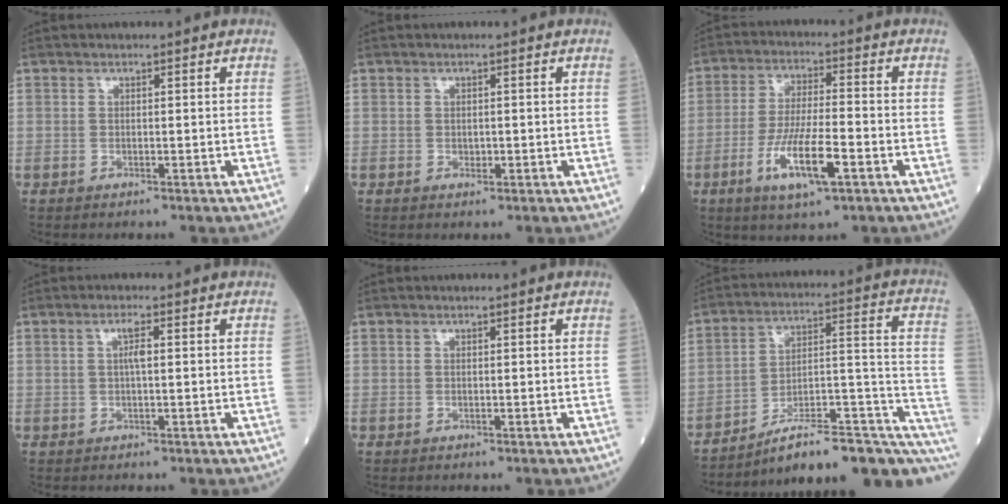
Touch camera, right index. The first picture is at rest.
{"total": 0.9, "force": [-0.2, 0.5, 0.7], "torque": [-0.010, -0.001, -0.002]}
{"total": 10.5, "force": [-4.2, 1.5, 9.5], "torque": [-0.187, -0.014, -0.076]}
{"total": 2.1, "force": [0.4, 0.0, 2.1], "torque": [-0.039, 0.002, 0.005]}
{"total": 0.0}
{"total": 21.3, "force": [-15.7, 4.3, 13.7], "torque": [-0.119, 0.050, -0.223]}